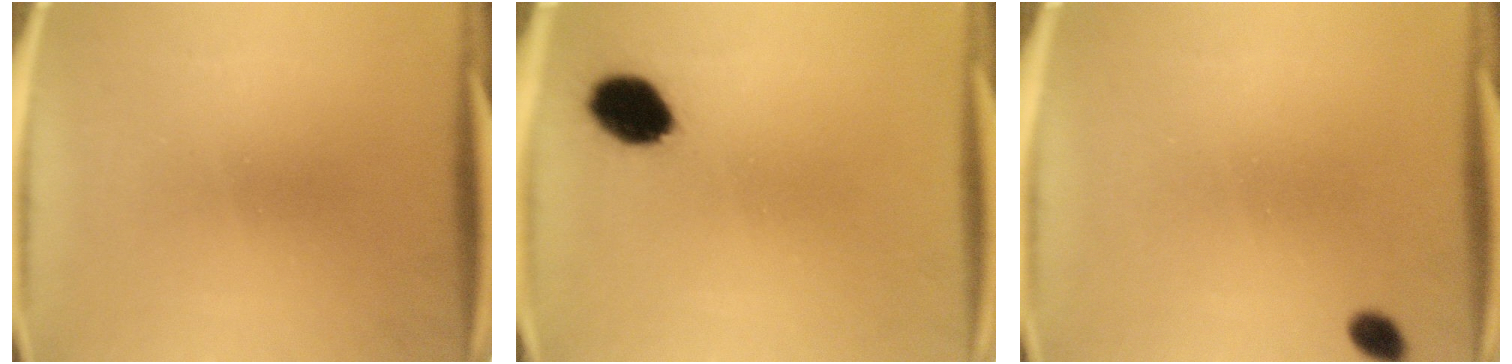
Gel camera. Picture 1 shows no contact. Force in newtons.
{"total": 8.9}
{"total": 2.1}